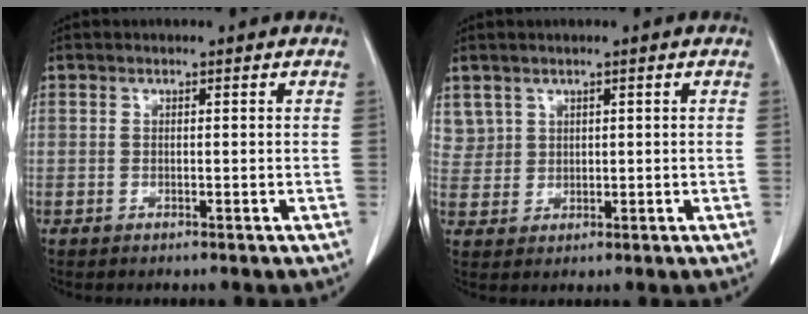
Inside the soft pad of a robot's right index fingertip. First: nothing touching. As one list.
[{"total": 3.4, "force": [2.1, 2.7, -0.1], "torque": [0.012, 0.005, 0.043]}]